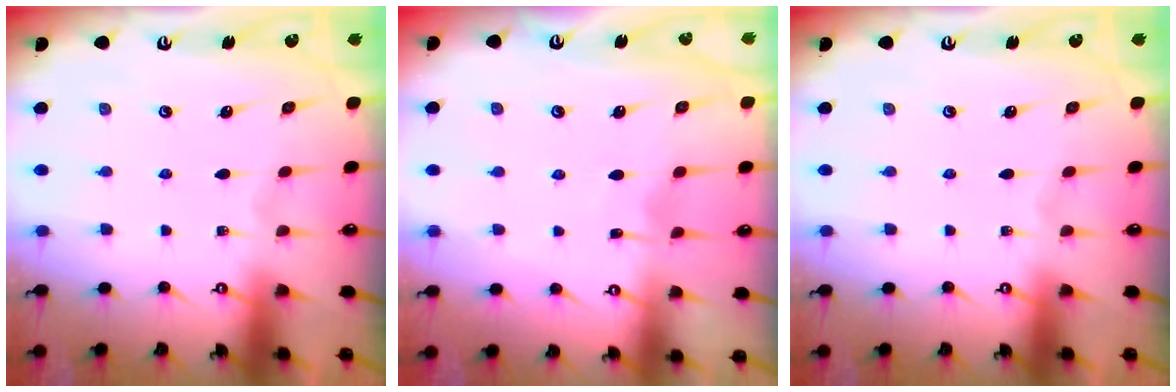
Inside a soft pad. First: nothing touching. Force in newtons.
{"total": 3.4, "press": 3.4, "slide": 0.4}
{"total": 0.0}